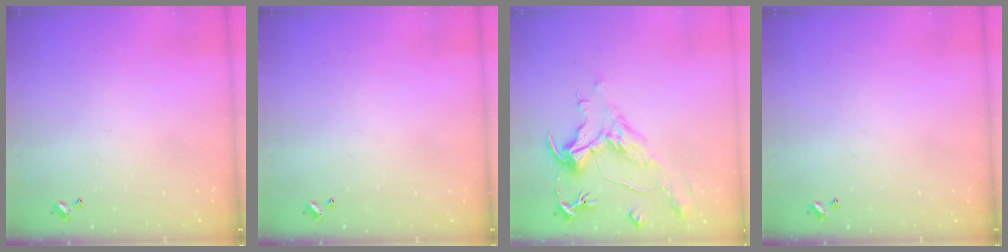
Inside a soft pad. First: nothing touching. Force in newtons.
{"total": 0.0}
{"total": 1.5, "press": 0.9, "slide": 1.2}
{"total": 0.0}